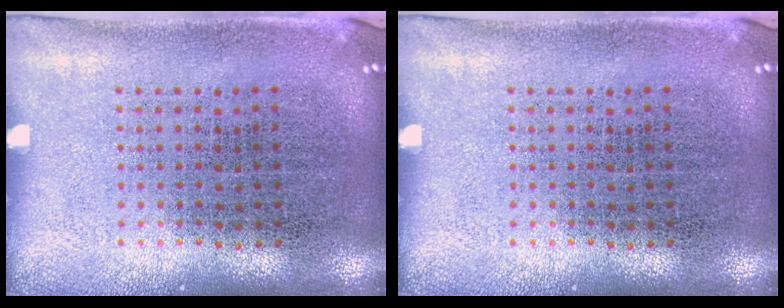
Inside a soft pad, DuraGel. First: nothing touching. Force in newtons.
{"total": 0.0}